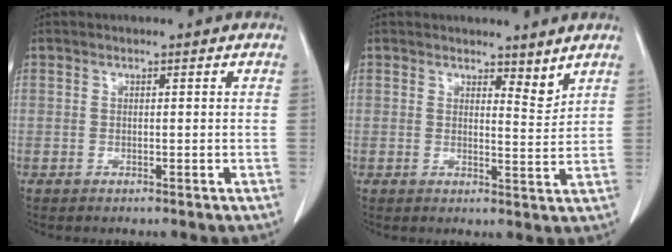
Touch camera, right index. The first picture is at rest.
{"total": 3.2, "force": [2.8, 0.9, 1.2], "torque": [-0.014, -0.016, 0.040]}